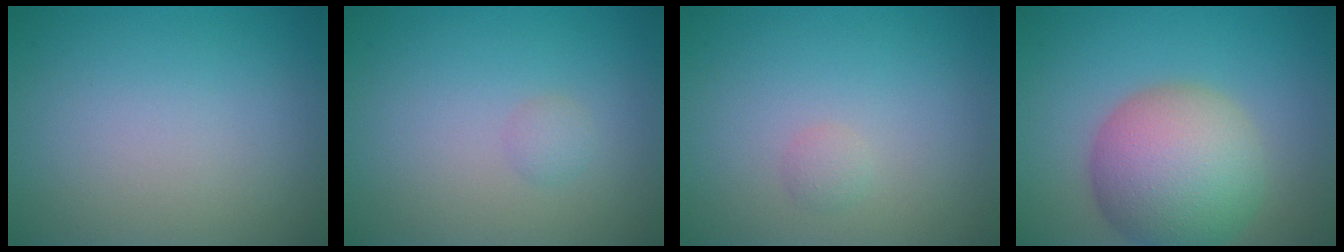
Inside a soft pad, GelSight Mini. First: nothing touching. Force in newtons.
{"total": 0.8, "press": 0.8, "slide": 0.1}
{"total": 0.8, "press": 0.8, "slide": 0.0}
{"total": 9.0, "press": 9.0, "slide": 0.4}